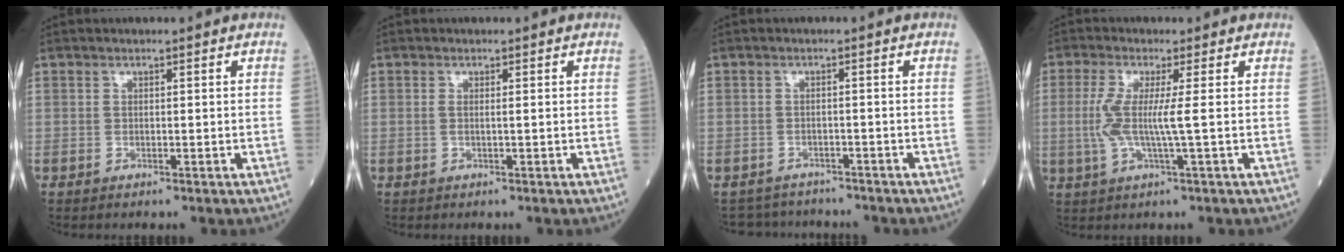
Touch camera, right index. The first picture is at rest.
{"total": 0.6, "force": [0.1, -0.1, 0.6], "torque": [-0.016, -0.001, 0.000]}
{"total": 4.9, "force": [-4.6, 1.8, -0.5], "torque": [0.013, 0.012, -0.066]}
{"total": 5.7, "force": [0.1, -0.2, 5.7], "torque": [-0.135, -0.002, -0.002]}